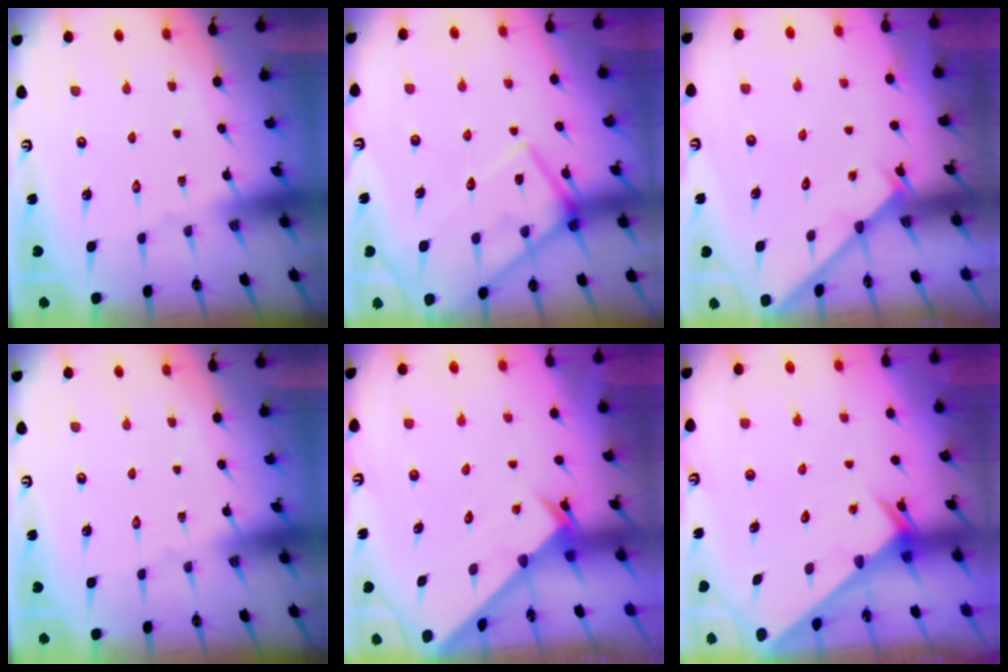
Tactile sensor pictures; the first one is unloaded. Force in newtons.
{"total": 12.6, "press": 12.5, "slide": 1.3}
{"total": 2.1, "press": 2.1, "slide": 0.2}
{"total": 0.0}
{"total": 2.2, "press": 2.2, "slide": 0.1}
{"total": 2.4, "press": 2.4, "slide": 0.1}